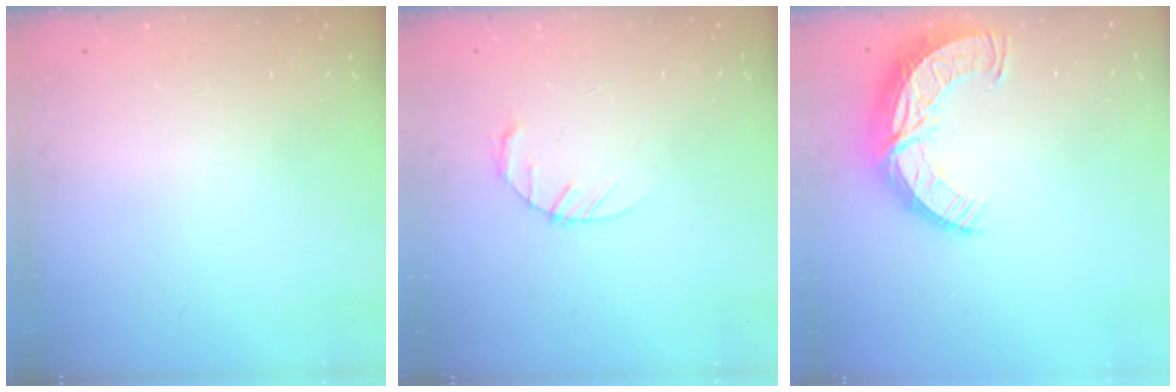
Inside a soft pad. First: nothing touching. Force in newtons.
{"total": 3.0, "press": 3.0, "slide": 0.5}
{"total": 11.7, "press": 11.7, "slide": 0.9}